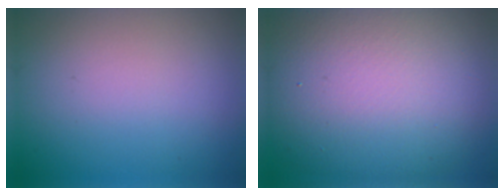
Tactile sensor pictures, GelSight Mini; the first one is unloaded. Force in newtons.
{"total": 14.4, "press": 14.4, "slide": 0.8}